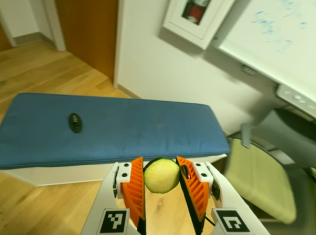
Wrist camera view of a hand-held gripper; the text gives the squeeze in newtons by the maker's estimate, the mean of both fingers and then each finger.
{"total": 8.5, "left": 8.3, "right": 8.8}